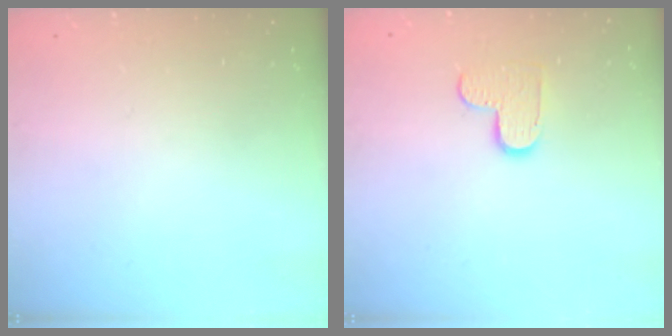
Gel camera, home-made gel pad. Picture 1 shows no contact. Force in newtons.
{"total": 7.4, "press": 7.4, "slide": 0.4}